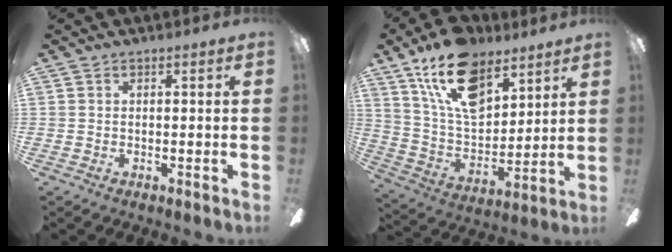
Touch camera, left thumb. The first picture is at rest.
{"total": 18.5, "force": [11.3, 10.2, 10.5], "torque": [-0.190, -0.045, 0.207]}